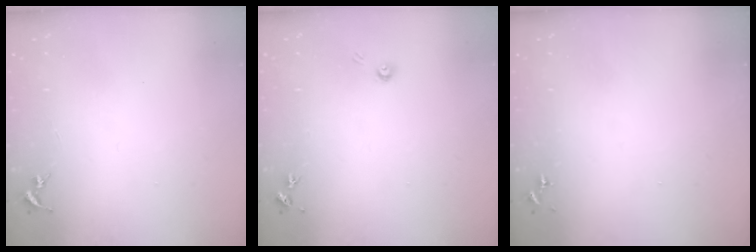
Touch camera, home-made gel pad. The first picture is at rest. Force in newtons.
{"total": 3.7, "press": 3.7, "slide": 0.4}
{"total": 0.0}